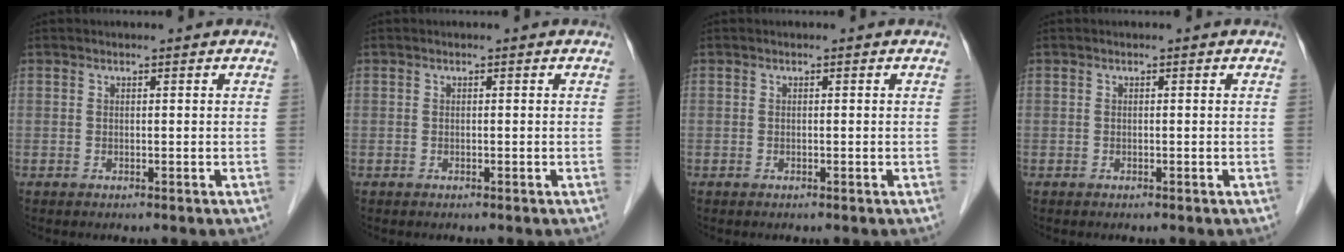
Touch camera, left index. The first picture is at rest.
{"total": 0.0}
{"total": 0.0}
{"total": 0.0}